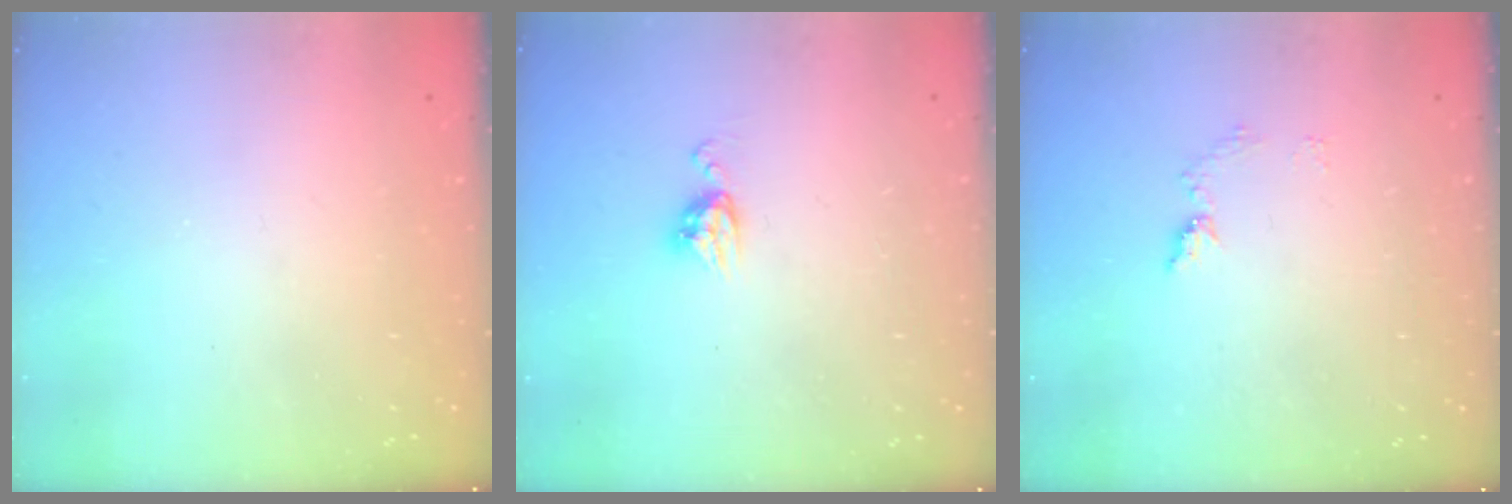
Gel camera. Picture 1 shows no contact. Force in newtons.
{"total": 5.9, "press": 5.9, "slide": 0.5}
{"total": 6.4, "press": 6.4, "slide": 0.7}